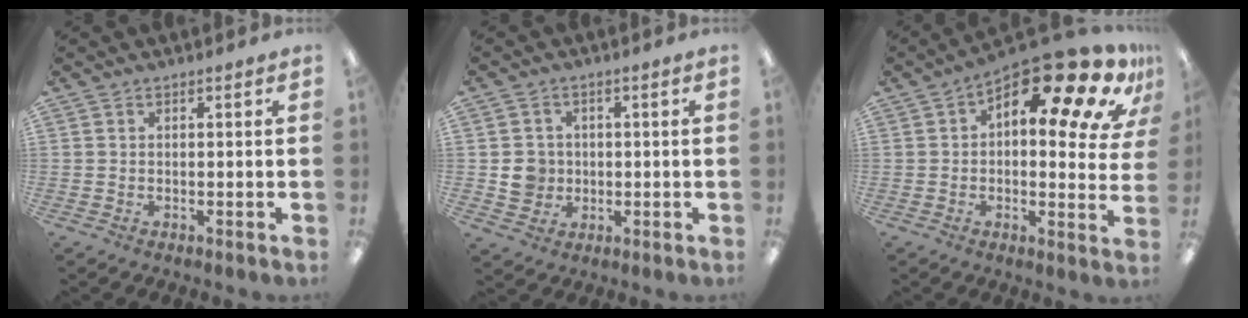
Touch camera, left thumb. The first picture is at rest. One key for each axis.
{"total": 5.4, "fx": -0.2, "fy": 5.2, "fz": 1.4, "tx": -0.017, "ty": 0.009, "tz": -0.002}
{"total": 20.5, "fx": 12.4, "fy": 7.4, "fz": 14.6, "tx": -0.204, "ty": -0.089, "tz": 0.200}